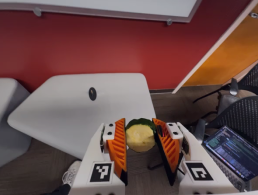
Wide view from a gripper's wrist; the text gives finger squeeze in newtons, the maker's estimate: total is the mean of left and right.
{"total": 11.7, "left": 12.4, "right": 11.1}